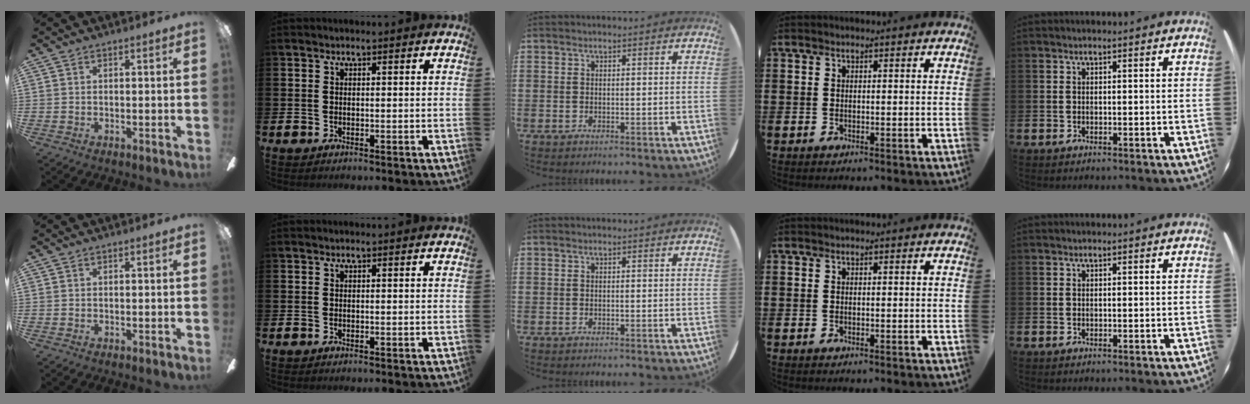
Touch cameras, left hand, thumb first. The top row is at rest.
{}